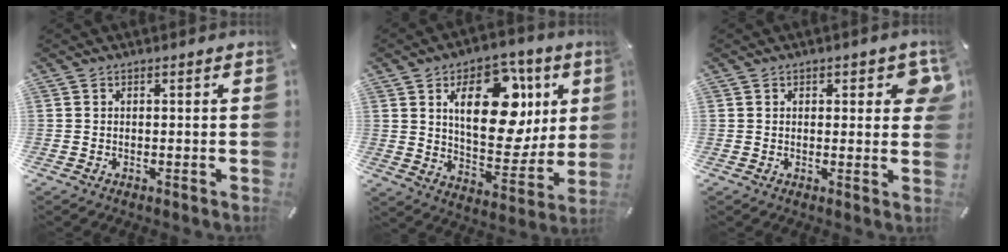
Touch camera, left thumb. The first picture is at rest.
{"total": 21.1, "force": [7.7, 12.4, 15.2], "torque": [-0.214, -0.033, 0.125]}
{"total": 3.8, "force": [1.5, 2.0, 2.9], "torque": [-0.028, -0.004, 0.019]}